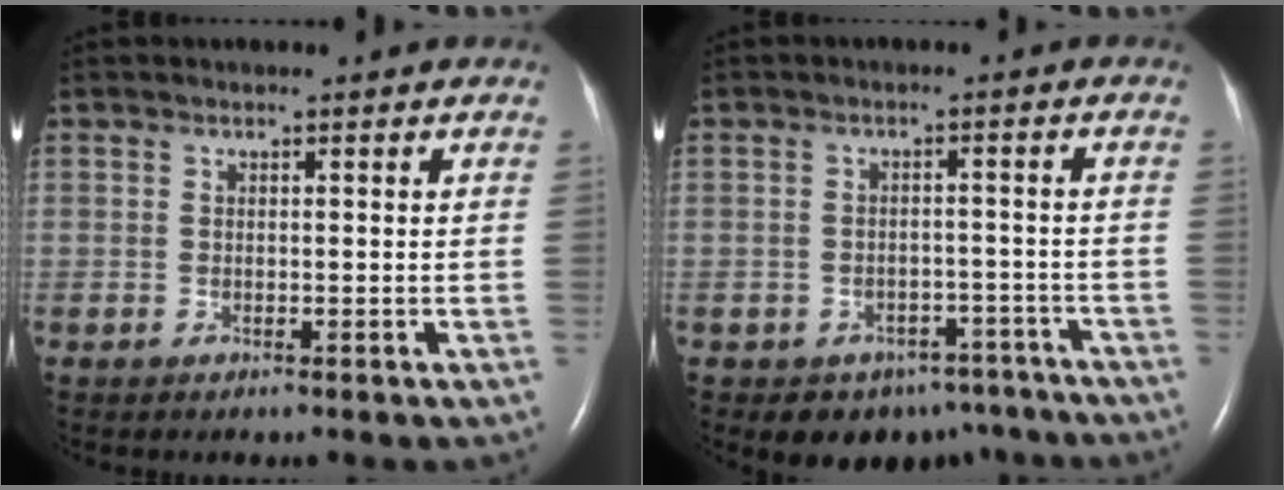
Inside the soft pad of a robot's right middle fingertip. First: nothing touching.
{"total": 8.5, "force": [-6.3, 5.5, 1.5], "torque": [-0.007, 0.019, -0.072]}